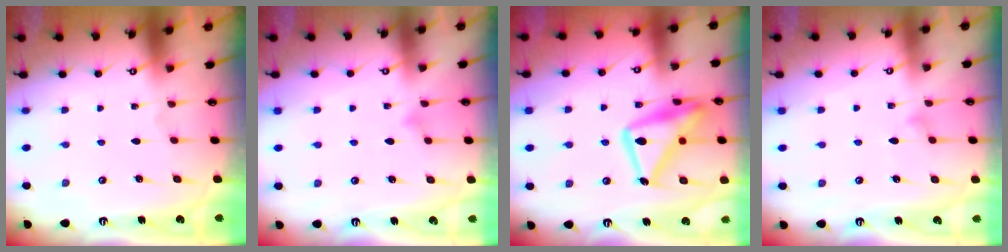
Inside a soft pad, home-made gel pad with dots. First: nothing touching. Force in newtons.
{"total": 5.6, "press": 5.5, "slide": 0.5}
{"total": 19.3, "press": 19.2, "slide": 1.6}
{"total": 7.5, "press": 7.5, "slide": 0.3}